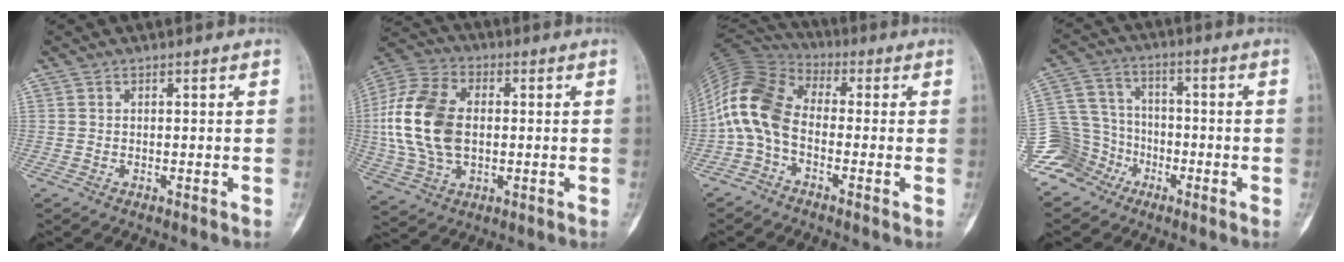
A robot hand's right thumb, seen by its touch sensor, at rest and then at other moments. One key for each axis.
{"total": 17.6, "fx": 0.3, "fy": 11.4, "fz": 13.4, "tx": -0.273, "ty": 0.014, "tz": 0.006}
{"total": 12.1, "fx": -2.2, "fy": 7.7, "fz": 9.1, "tx": -0.187, "ty": 0.043, "tz": -0.062}
{"total": 11.7, "fx": -6.8, "fy": 9.3, "fz": 1.6, "tx": -0.024, "ty": 0.065, "tz": -0.132}